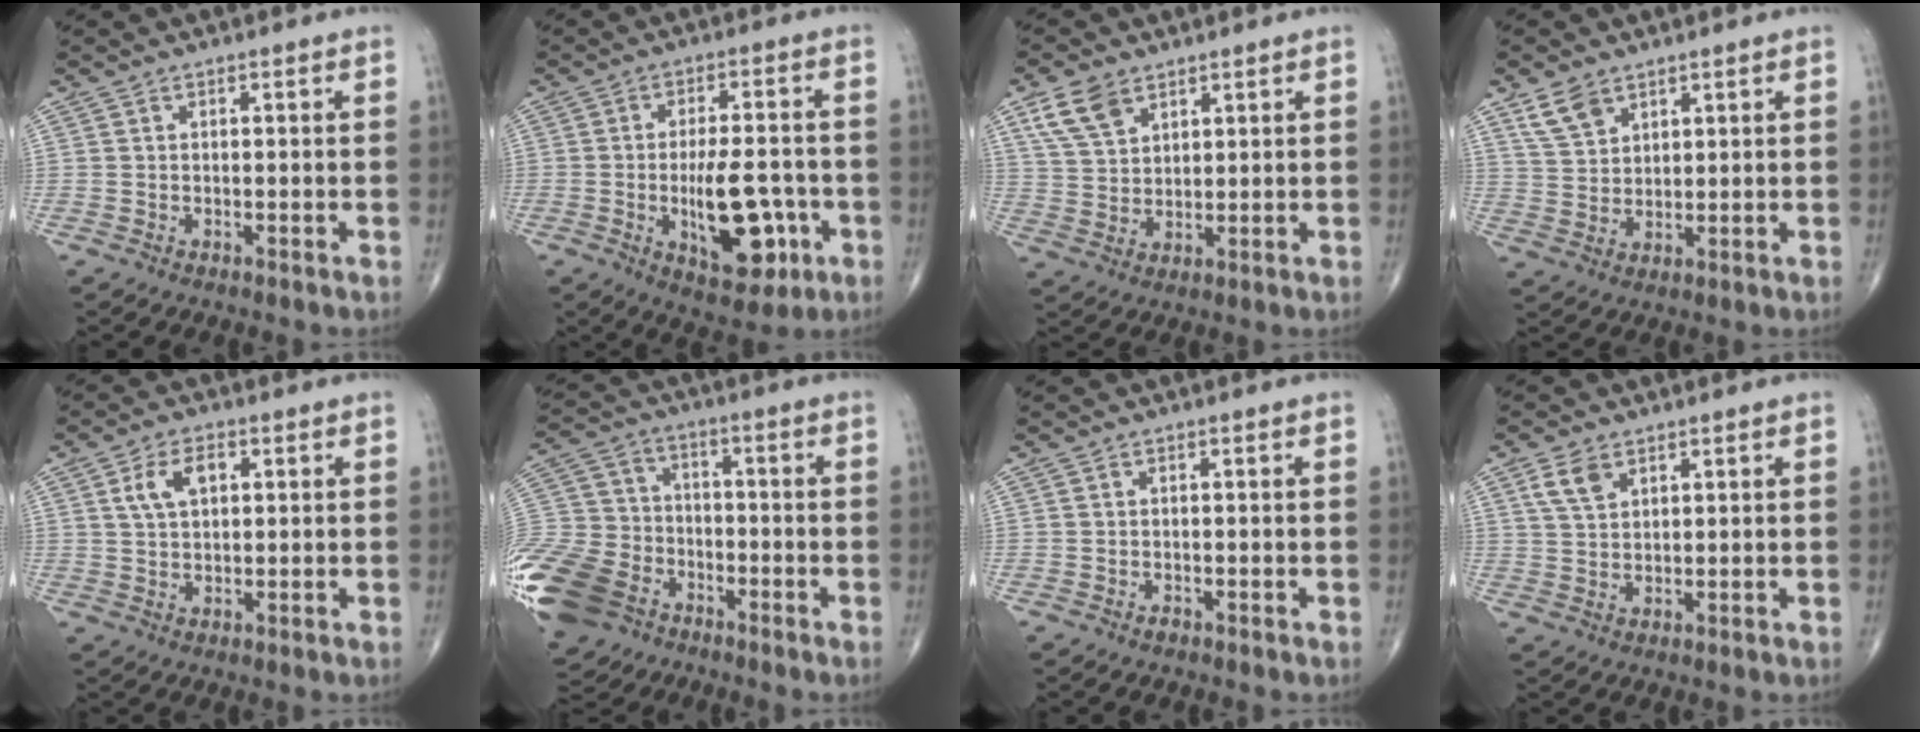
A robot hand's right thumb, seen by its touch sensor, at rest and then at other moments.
{"total": 13.3, "force": [-3.7, 5.9, 11.3], "torque": [-0.149, 0.011, -0.046]}
{"total": 7.5, "force": [4.4, 4.5, 4.1], "torque": [-0.069, -0.015, 0.092]}
{"total": 5.7, "force": [3.8, 3.4, 2.6], "torque": [-0.040, -0.017, 0.082]}
{"total": 6.0, "force": [1.9, 3.5, 4.5], "torque": [-0.081, 0.005, 0.035]}
{"total": 20.4, "force": [-10.2, 14.6, 9.9], "torque": [-0.238, 0.031, -0.186]}
{"total": 0.6, "force": [-0.4, 0.3, 0.2], "torque": [0.002, 0.001, -0.010]}
{"total": 4.6, "force": [2.5, 2.7, 2.8], "torque": [-0.048, -0.006, 0.054]}